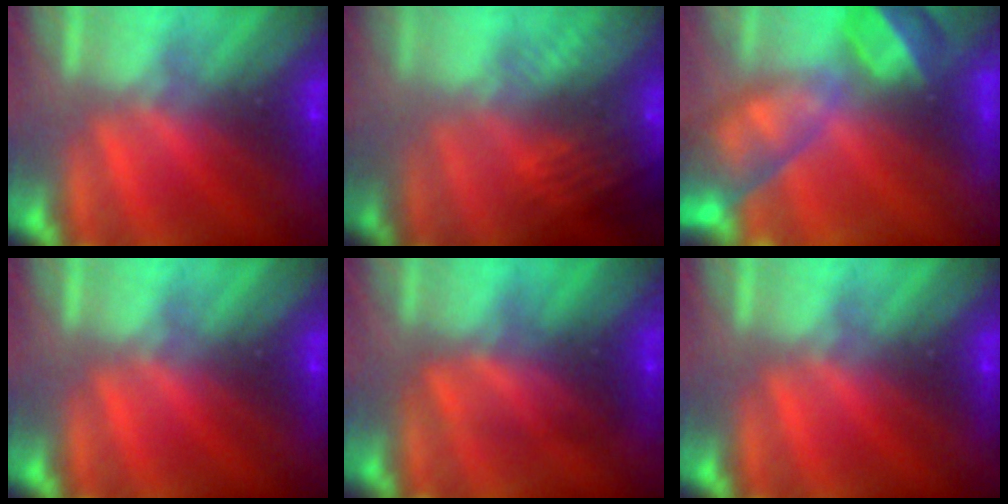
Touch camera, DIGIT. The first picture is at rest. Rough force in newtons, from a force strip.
{"total": 8.6}
{"total": 5.9}
{"total": 0.0}
{"total": 2.4}
{"total": 0.0}